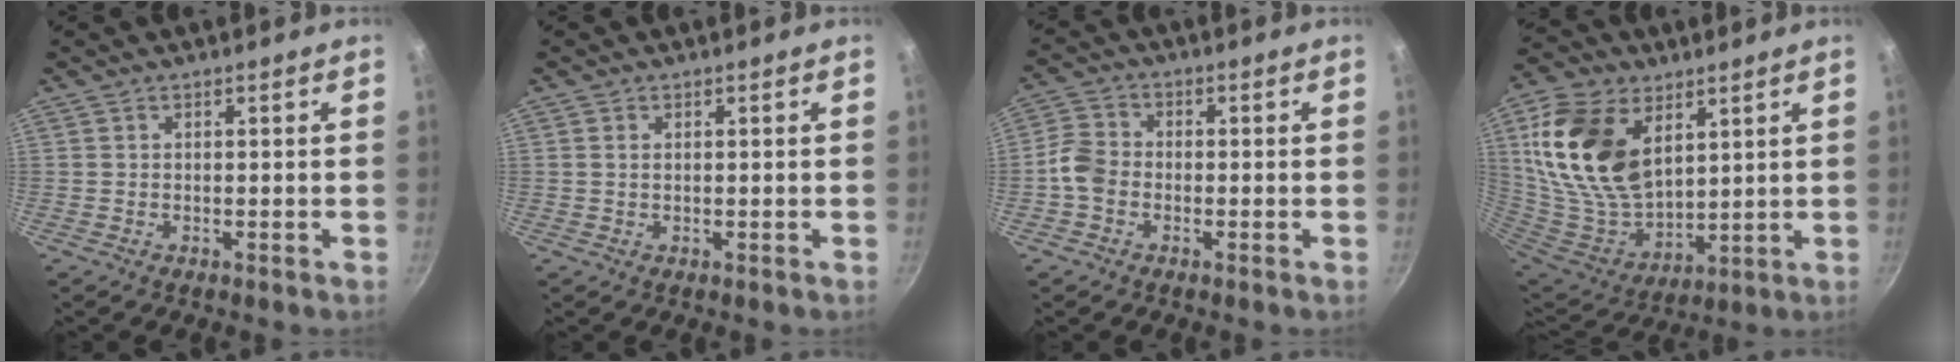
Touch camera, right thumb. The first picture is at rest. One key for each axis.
{"total": 0.9, "fx": 0.3, "fy": 0.6, "fz": 0.7, "tx": -0.012, "ty": 0.002, "tz": 0.004}
{"total": 5.1, "fx": -1.5, "fy": 4.0, "fz": 2.7, "tx": -0.049, "ty": 0.017, "tz": -0.045}
{"total": 21.5, "fx": 7.8, "fy": 13.5, "fz": 14.9, "tx": -0.271, "ty": -0.038, "tz": 0.161}